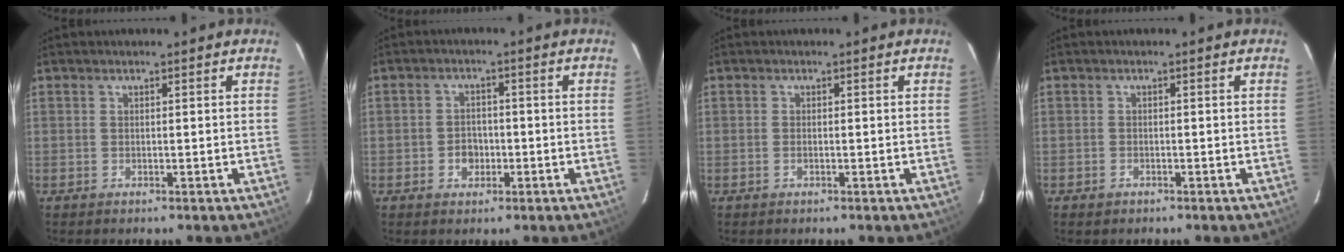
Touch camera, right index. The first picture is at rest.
{"total": 3.6, "force": [-1.2, 3.0, 1.5], "torque": [-0.032, 0.008, -0.014]}
{"total": 0.6, "force": [-0.2, 0.3, 0.5], "torque": [-0.011, 0.000, -0.006]}
{"total": 1.3, "force": [-0.8, 1.0, 0.3], "torque": [-0.007, 0.002, -0.010]}